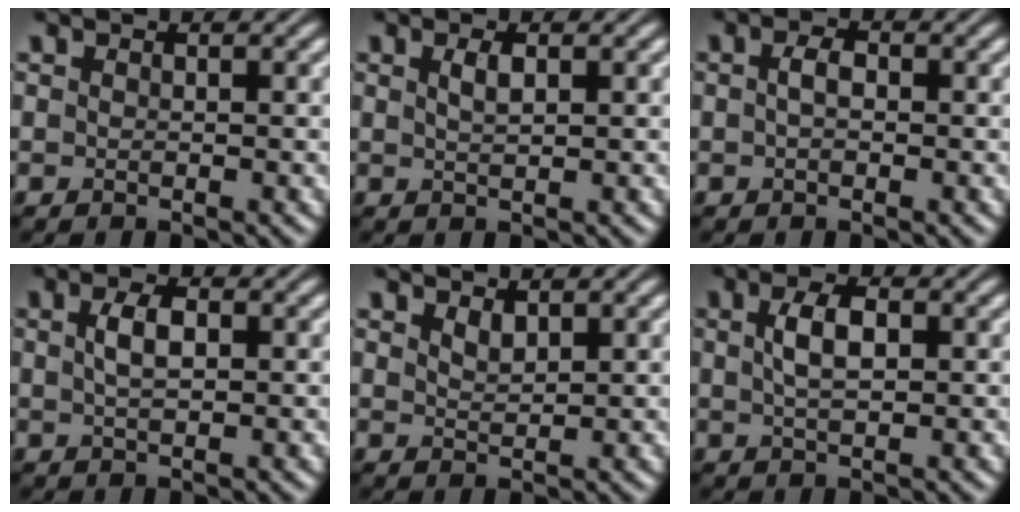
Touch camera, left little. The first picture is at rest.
{"total": 1.4, "force": [0.6, 0.5, 1.2], "torque": [-0.025, 0.003, 0.013]}
{"total": 1.6, "force": [0.1, 0.9, 1.3], "torque": [-0.026, 0.004, -0.002]}
{"total": 2.6, "force": [0.6, 1.2, 2.2], "torque": [-0.047, 0.004, 0.010]}
{"total": 1.3, "force": [1.0, 0.5, 0.7], "torque": [-0.016, -0.001, 0.021]}
{"total": 3.2, "force": [0.7, 1.5, 2.7], "torque": [-0.057, 0.004, 0.013]}